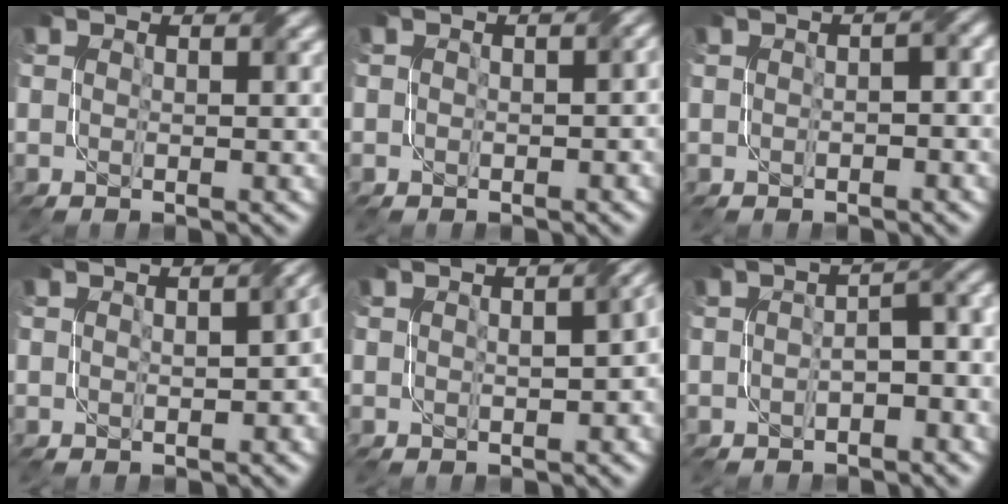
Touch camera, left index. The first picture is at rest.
{"total": 2.2, "force": [0.1, 1.4, 1.6], "torque": [-0.016, -0.002, 0.000]}
{"total": 2.4, "force": [-0.1, 1.0, 2.1], "torque": [-0.025, 0.003, 0.001]}
{"total": 3.3, "force": [0.0, 1.6, 2.9], "torque": [-0.028, 0.002, 0.010]}
{"total": 4.0, "force": [0.0, 1.7, 3.6], "torque": [-0.032, 0.004, 0.011]}
{"total": 4.6, "force": [-1.2, 1.8, 4.1], "torque": [-0.048, 0.011, -0.019]}